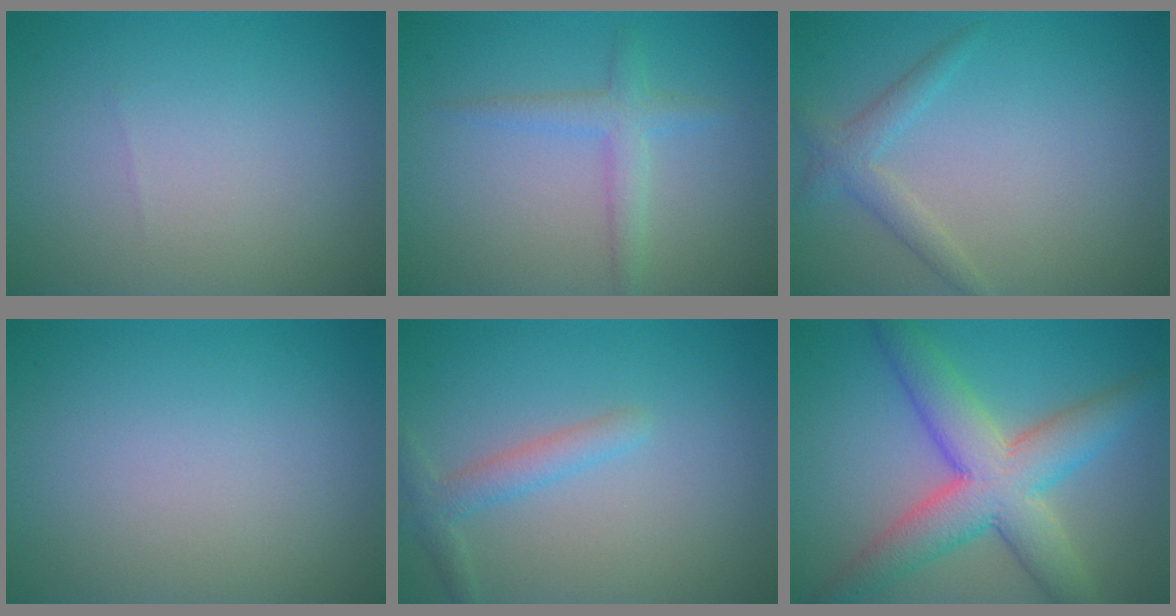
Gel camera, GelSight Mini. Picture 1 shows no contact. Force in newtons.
{"total": 2.2, "press": 2.2, "slide": 0.0}
{"total": 2.0, "press": 2.0, "slide": 0.1}
{"total": 0.0}
{"total": 2.2, "press": 2.2, "slide": 0.1}
{"total": 8.0, "press": 8.0, "slide": 0.5}